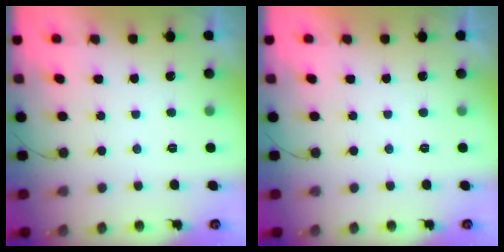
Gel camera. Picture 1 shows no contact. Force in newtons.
{"total": 1.9, "press": 1.9, "slide": 0.0}